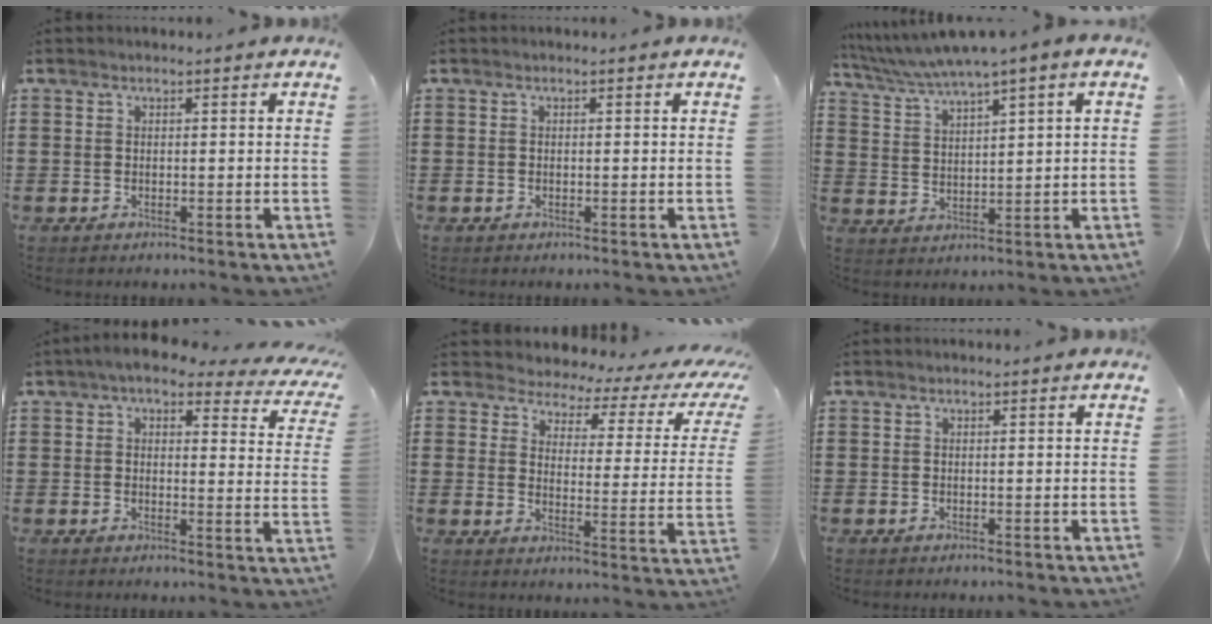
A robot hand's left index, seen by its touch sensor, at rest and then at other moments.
{"total": 0.0}
{"total": 4.5, "force": [3.6, -0.3, 2.6], "torque": [-0.062, -0.017, 0.060]}
{"total": 4.8, "force": [3.8, 1.2, 2.8], "torque": [-0.070, -0.014, 0.063]}
{"total": 3.2, "force": [2.7, 1.4, 0.9], "torque": [-0.032, -0.024, 0.037]}
{"total": 0.0}